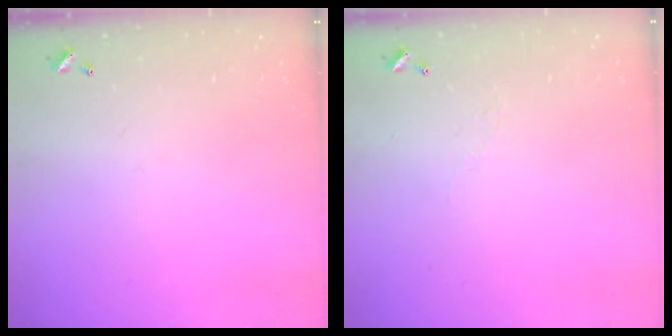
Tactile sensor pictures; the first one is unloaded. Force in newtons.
{"total": 3.1, "press": 3.0, "slide": 0.6}